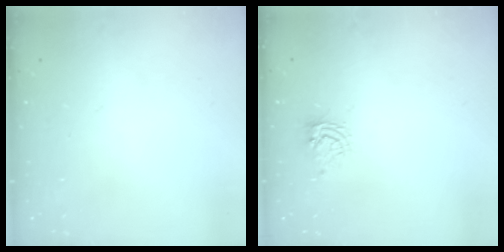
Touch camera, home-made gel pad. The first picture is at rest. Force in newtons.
{"total": 5.3, "press": 5.3, "slide": 0.7}